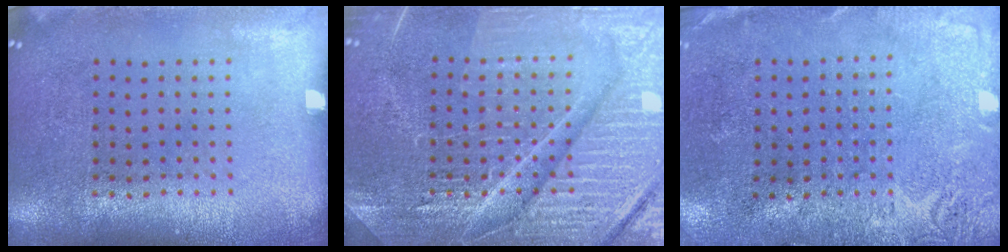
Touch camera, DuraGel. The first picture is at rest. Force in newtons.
{"total": 7.4, "press": 7.3, "slide": 1.0}
{"total": 2.8, "press": 2.3, "slide": 1.5}